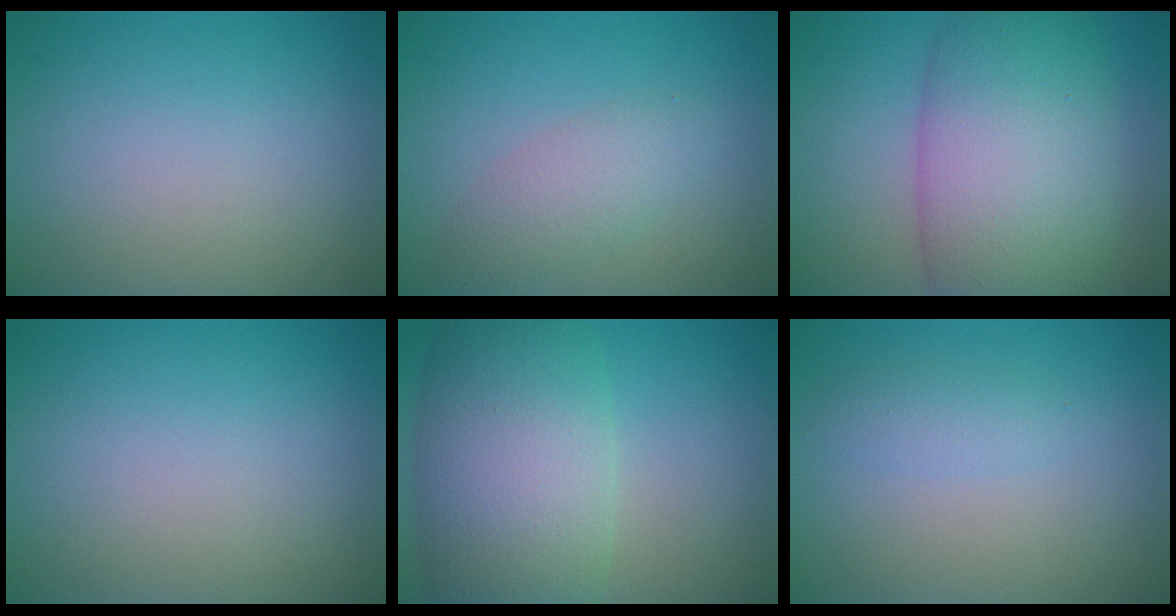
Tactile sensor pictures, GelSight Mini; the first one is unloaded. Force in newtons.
{"total": 2.8, "press": 2.8, "slide": 0.0}
{"total": 11.4, "press": 11.4, "slide": 0.2}
{"total": 0.0}
{"total": 10.8, "press": 10.8, "slide": 0.4}
{"total": 1.5, "press": 1.5, "slide": 0.1}